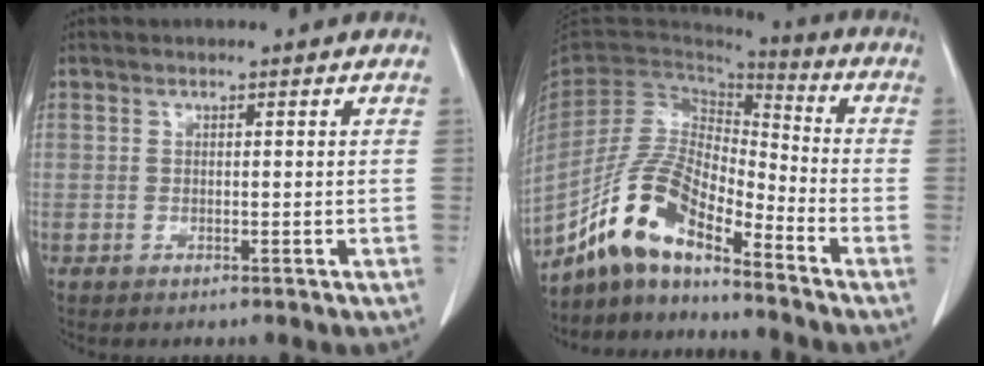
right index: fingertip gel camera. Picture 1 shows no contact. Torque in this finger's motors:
{"motor_torque": [0.12, -0.12, -0.01, -0.06]}